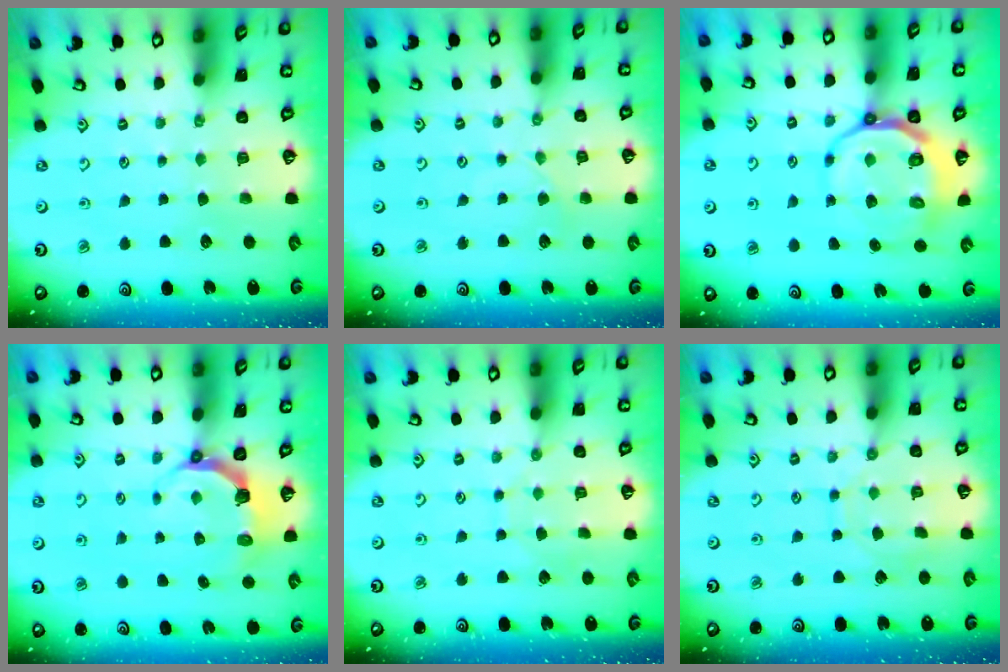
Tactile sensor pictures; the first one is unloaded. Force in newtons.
{"total": 2.3, "press": 2.3, "slide": 0.4}
{"total": 11.1, "press": 10.7, "slide": 3.1}
{"total": 5.9, "press": 4.4, "slide": 4.0}
{"total": 3.8, "press": 3.8, "slide": 0.2}
{"total": 8.6, "press": 8.5, "slide": 0.8}